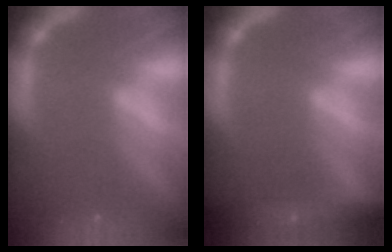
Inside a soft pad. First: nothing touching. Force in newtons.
{"total": 10.0}